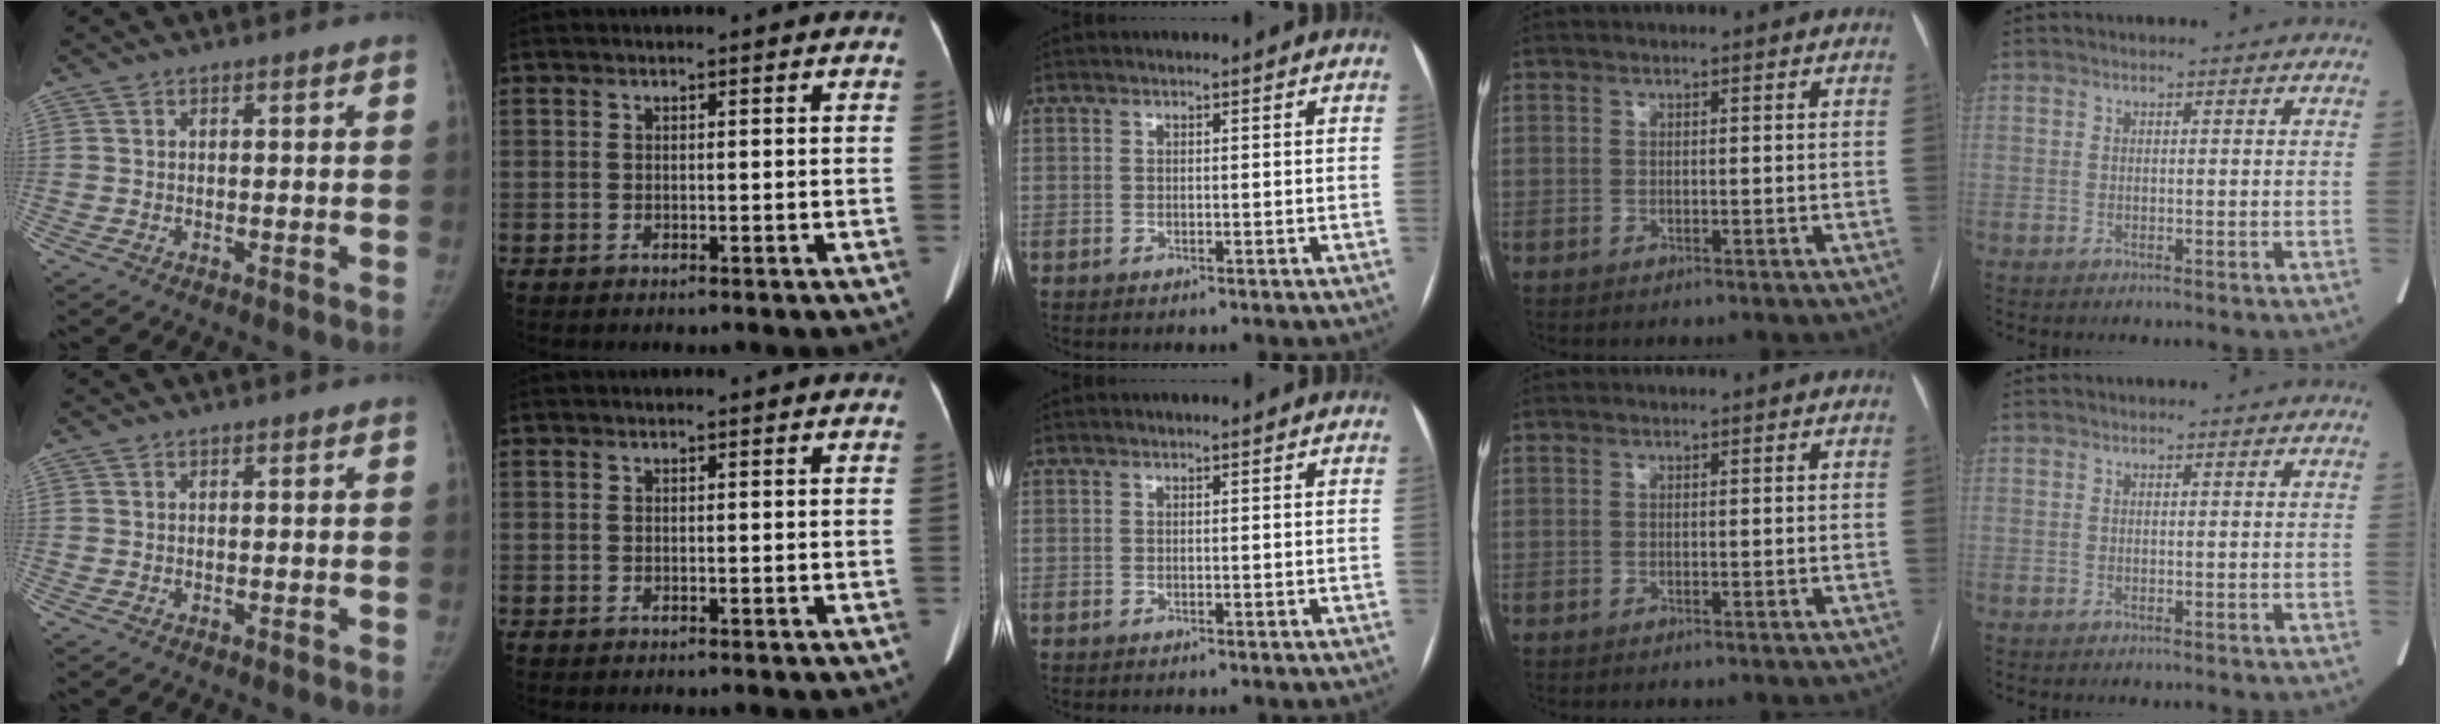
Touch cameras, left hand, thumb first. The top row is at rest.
{}